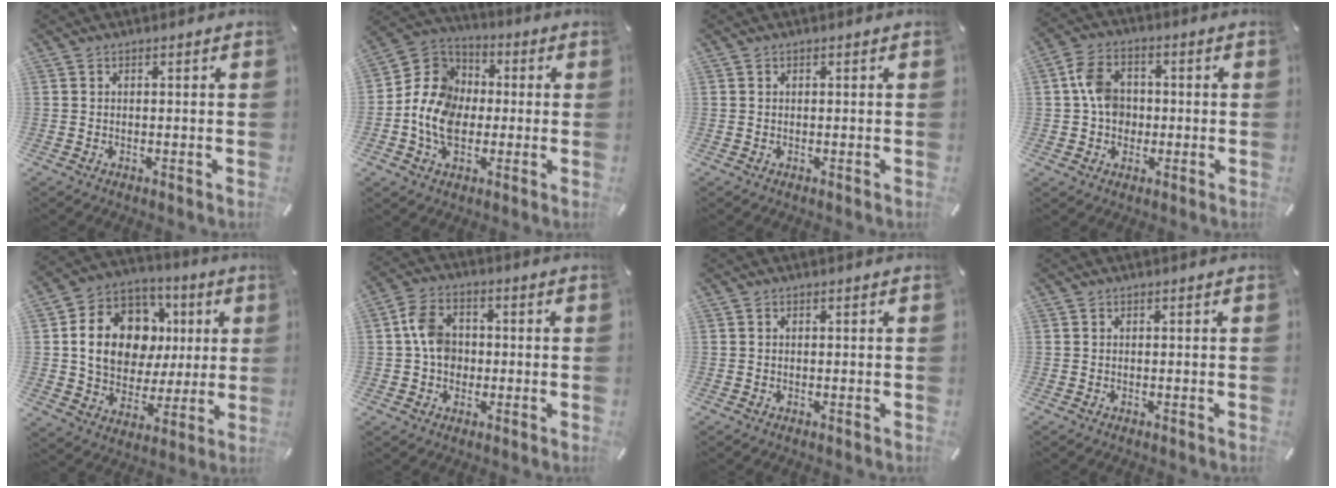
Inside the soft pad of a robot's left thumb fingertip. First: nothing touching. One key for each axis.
{"total": 11.9, "fx": -2.4, "fy": 10.0, "fz": 5.9, "tx": -0.148, "ty": 0.025, "tz": -0.048}
{"total": 0.0}
{"total": 8.0, "fx": 0.2, "fy": 6.7, "fz": 4.5, "tx": -0.080, "ty": 0.013, "tz": 0.007}
{"total": 17.5, "fx": 3.1, "fy": 14.1, "fz": 9.8, "tx": -0.166, "ty": -0.001, "tz": 0.067}
{"total": 7.5, "fx": -0.1, "fy": 6.2, "fz": 4.3, "tx": -0.074, "ty": 0.012, "tz": 0.001}
{"total": 0.0}
{"total": 0.0}